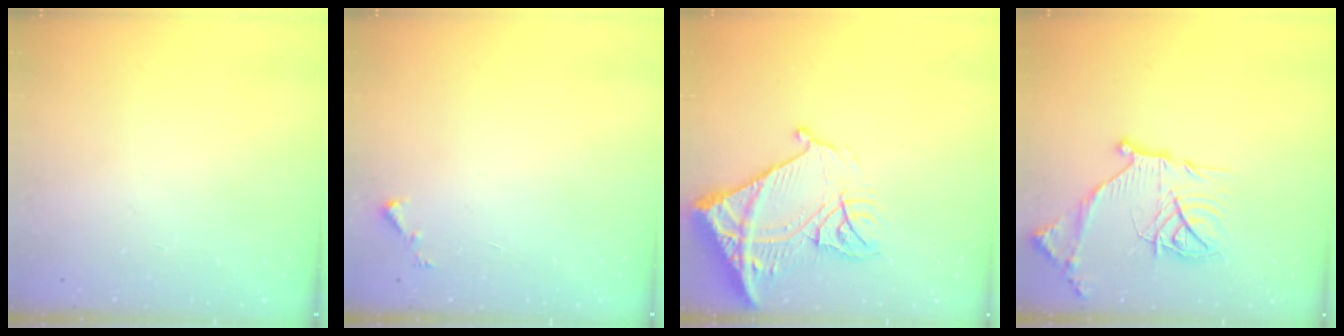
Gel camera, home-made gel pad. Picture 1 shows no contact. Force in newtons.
{"total": 3.3, "press": 3.3, "slide": 0.3}
{"total": 19.3, "press": 19.2, "slide": 2.2}
{"total": 18.5, "press": 18.4, "slide": 1.9}